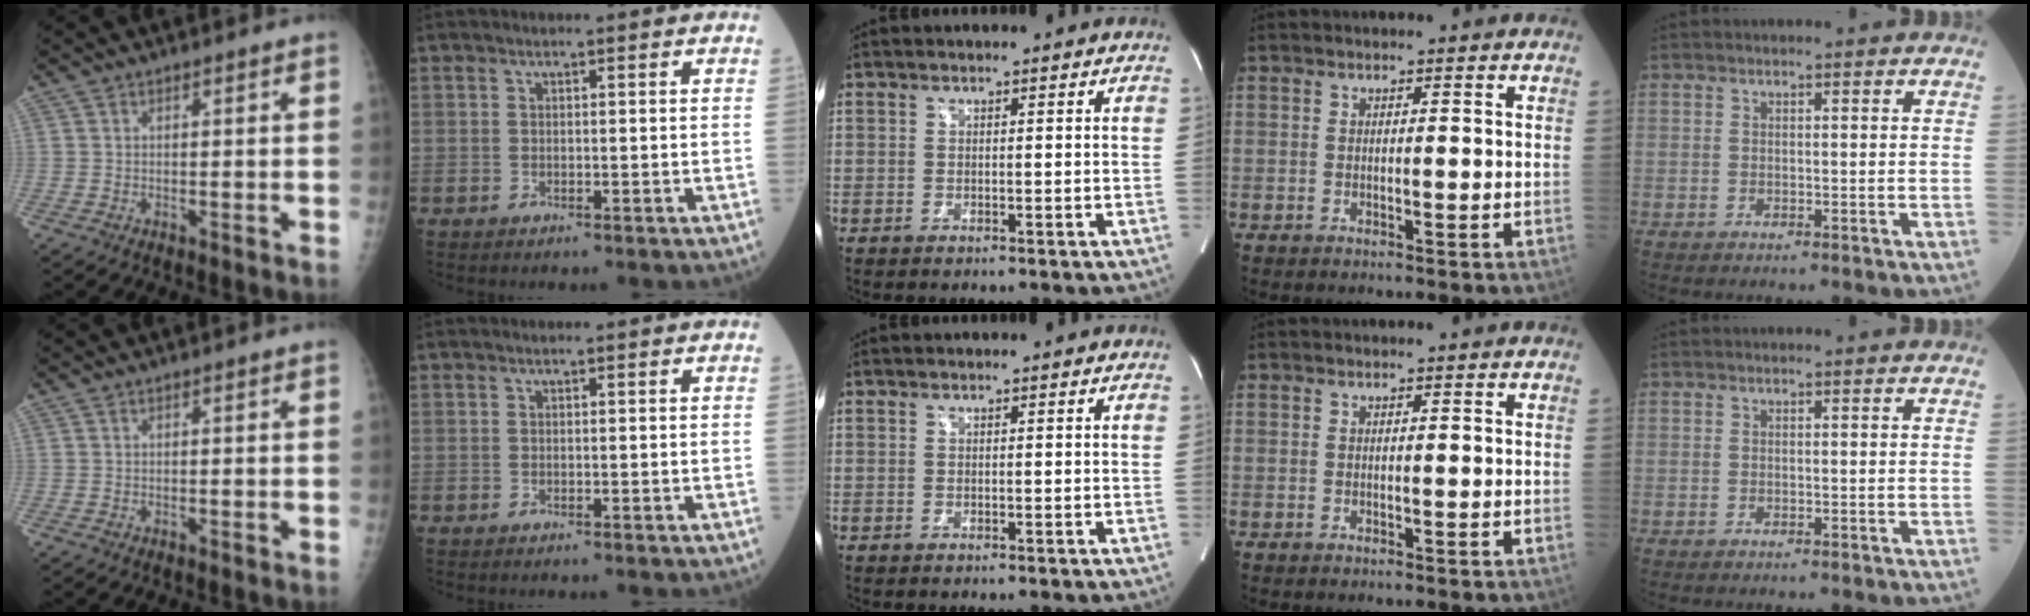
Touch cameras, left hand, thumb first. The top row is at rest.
{}